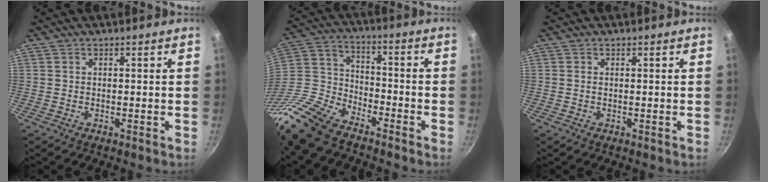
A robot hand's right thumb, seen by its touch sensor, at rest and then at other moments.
{"total": 17.1, "force": [-13.0, 7.5, 8.1], "torque": [-0.161, 0.069, -0.270]}
{"total": 0.6, "force": [0.0, 0.3, 0.5], "torque": [-0.011, 0.001, -0.001]}